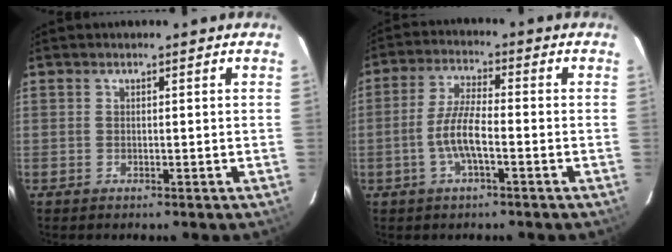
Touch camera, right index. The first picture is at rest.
{"total": 6.7, "force": [-2.3, 1.3, 6.1], "torque": [-0.126, 0.005, -0.045]}